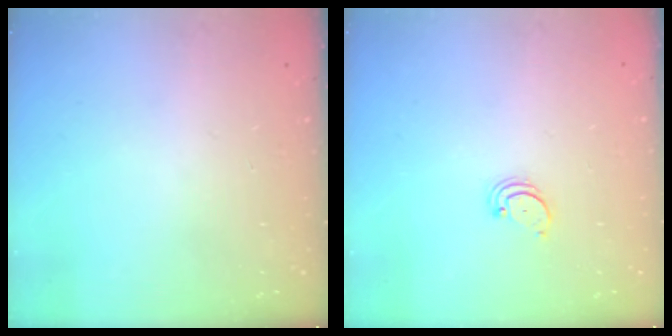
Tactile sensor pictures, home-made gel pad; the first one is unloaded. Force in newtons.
{"total": 2.2, "press": 2.2, "slide": 0.2}